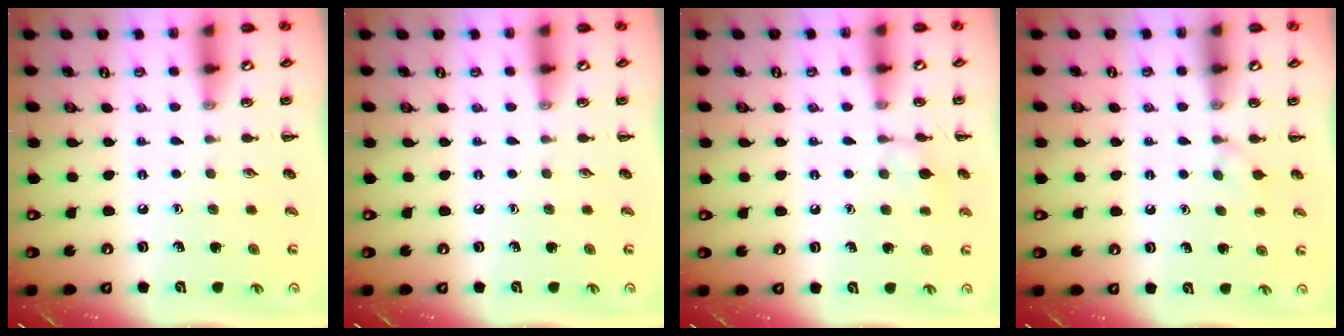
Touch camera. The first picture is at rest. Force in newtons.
{"total": 0.0}
{"total": 6.3, "press": 6.1, "slide": 1.3}
{"total": 1.9, "press": 1.7, "slide": 0.9}